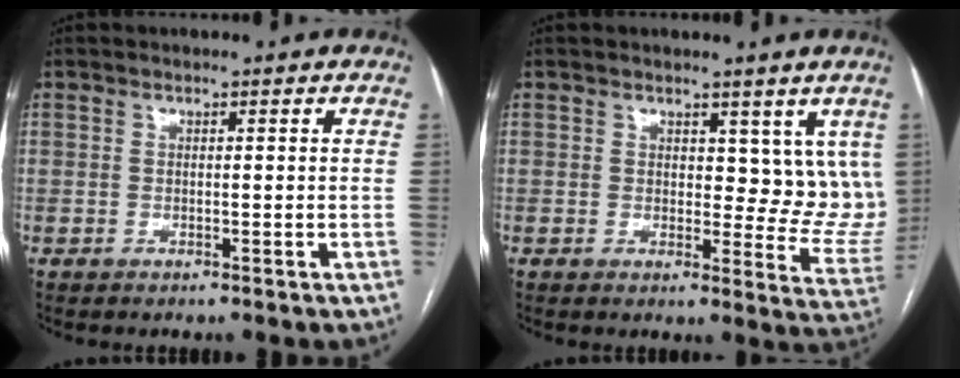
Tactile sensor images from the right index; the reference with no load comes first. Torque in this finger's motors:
{"motor_torque": [0.06, 0.07, -0.03, -0.01]}